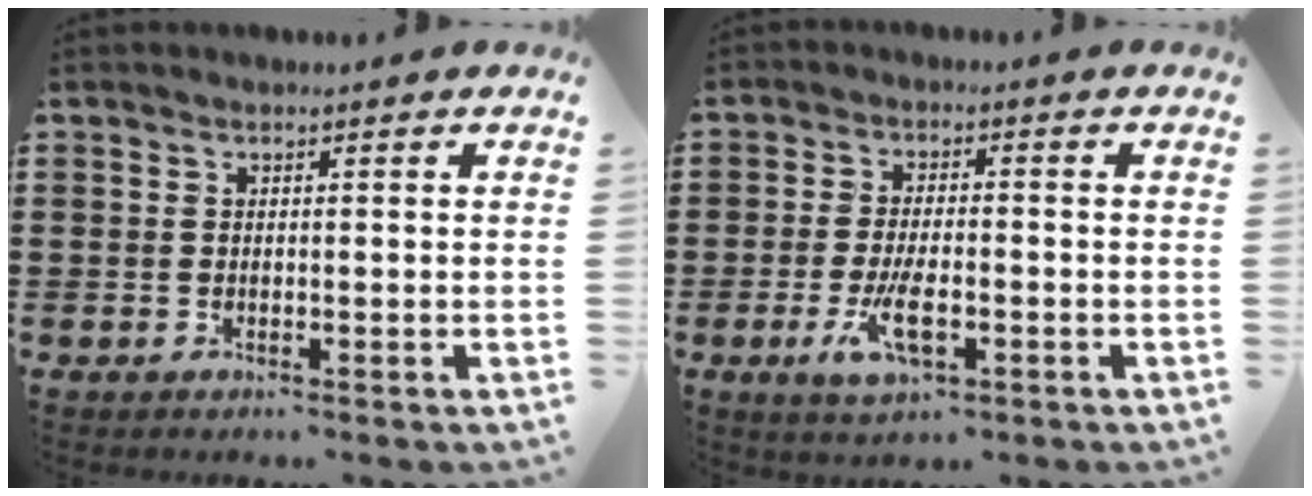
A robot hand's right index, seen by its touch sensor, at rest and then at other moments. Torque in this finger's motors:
{"motor_torque": [1.85, 0.29, 0.49, 0.11]}